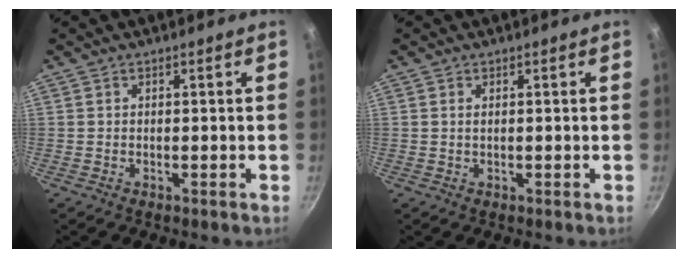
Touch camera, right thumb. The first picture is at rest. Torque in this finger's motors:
{"motor_torque": [-0.77, 0.09, -0.06, -0.07, 0.09]}